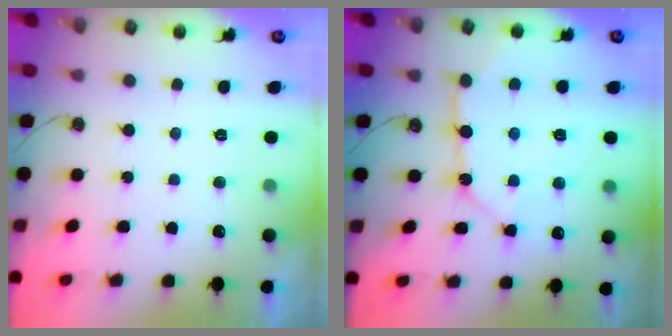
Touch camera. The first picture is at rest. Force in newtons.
{"total": 12.8, "press": 12.7, "slide": 1.5}